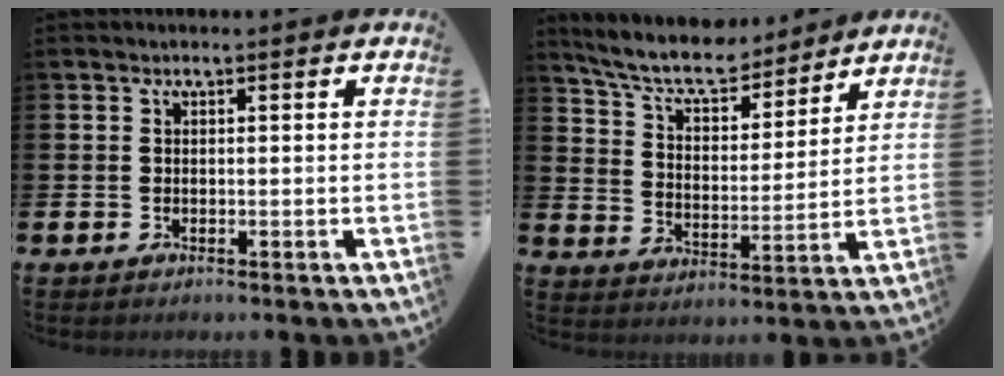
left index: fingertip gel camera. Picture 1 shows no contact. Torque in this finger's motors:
{"motor_torque": [1.11, -1.03, 0.81, 0.21]}